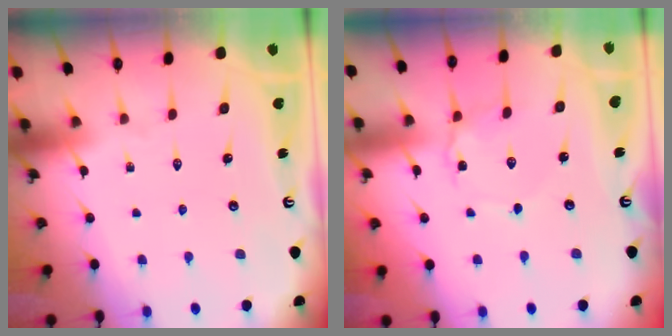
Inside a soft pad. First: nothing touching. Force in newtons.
{"total": 4.9, "press": 4.8, "slide": 0.4}